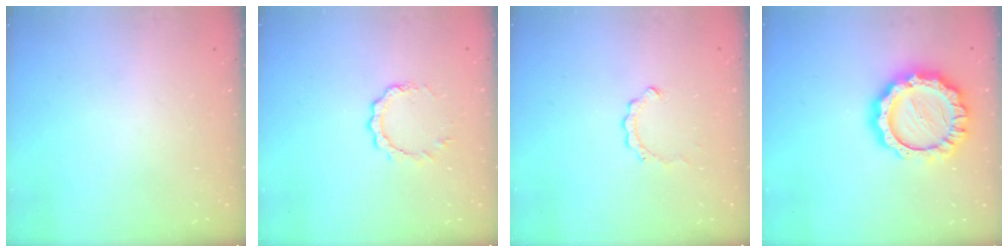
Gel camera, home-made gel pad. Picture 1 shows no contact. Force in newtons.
{"total": 5.9, "press": 5.9, "slide": 0.3}
{"total": 2.7, "press": 2.6, "slide": 0.3}
{"total": 16.5, "press": 16.5, "slide": 1.6}